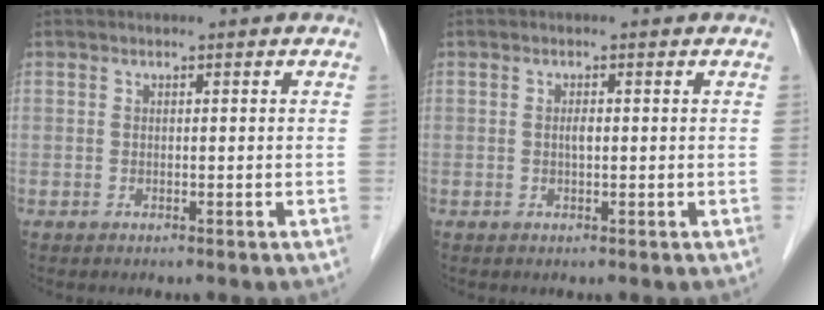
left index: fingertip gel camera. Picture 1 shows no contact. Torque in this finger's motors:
{"motor_torque": [0.29, 0.22, 0.00, 0.00]}